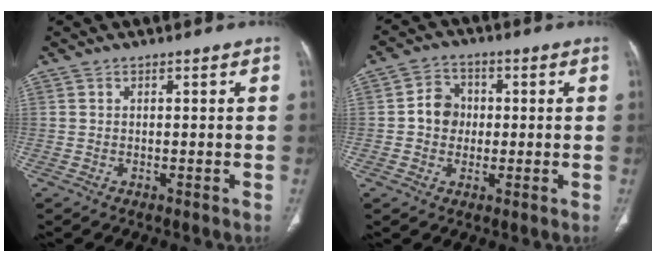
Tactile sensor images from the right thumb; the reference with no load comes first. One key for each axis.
{"total": 6.1, "fx": 0.0, "fy": 5.4, "fz": 2.8, "tx": -0.022, "ty": 0.012, "tz": -0.008}